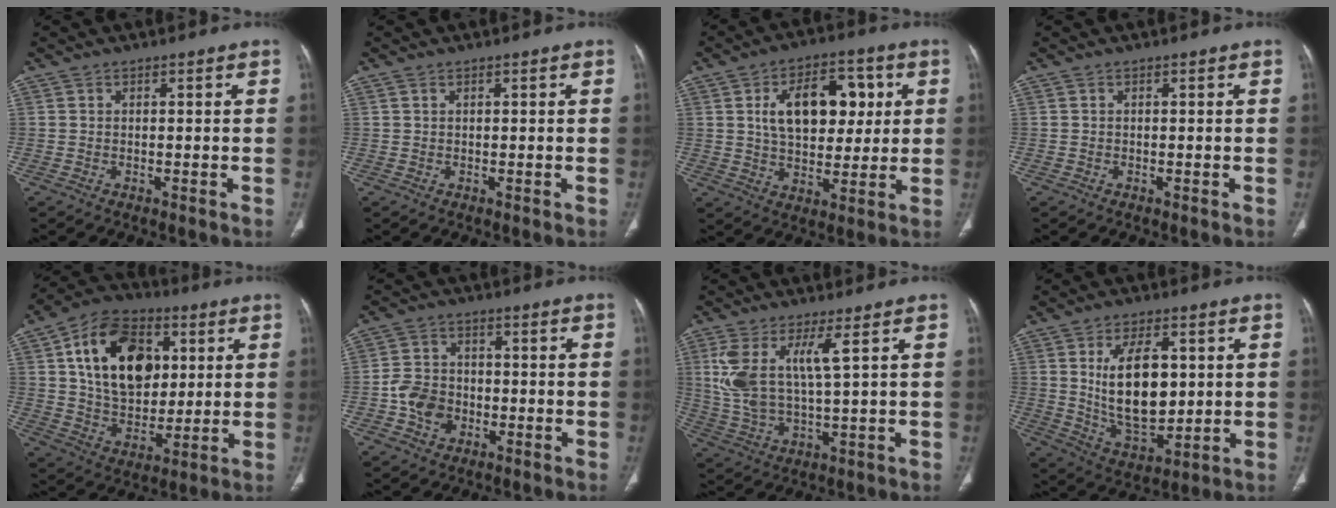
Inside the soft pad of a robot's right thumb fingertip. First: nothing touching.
{"total": 0.0}
{"total": 15.4, "force": [3.6, 9.4, 11.7], "torque": [-0.142, 0.006, 0.059]}
{"total": 0.0}
{"total": 20.7, "force": [5.6, 13.9, 14.2], "torque": [-0.203, -0.007, 0.096]}
{"total": 7.3, "force": [-2.0, 5.9, 3.7], "torque": [-0.046, 0.016, -0.040]}
{"total": 10.6, "force": [3.5, 3.2, 9.4], "torque": [-0.218, -0.020, 0.079]}
{"total": 15.1, "force": [2.4, 8.4, 12.3], "torque": [-0.181, -0.021, 0.056]}